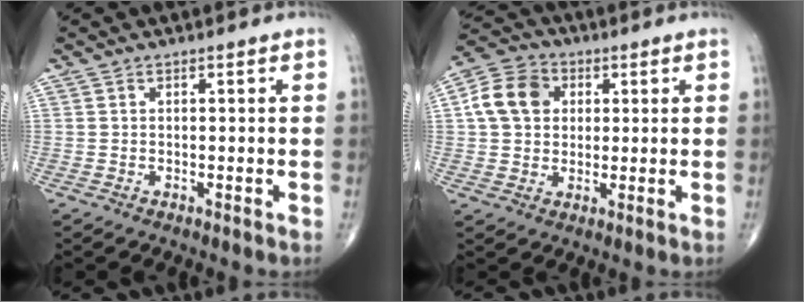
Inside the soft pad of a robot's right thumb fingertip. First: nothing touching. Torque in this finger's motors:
{"motor_torque": [-0.36, 0.39, 0.06, -0.03, 0.21]}